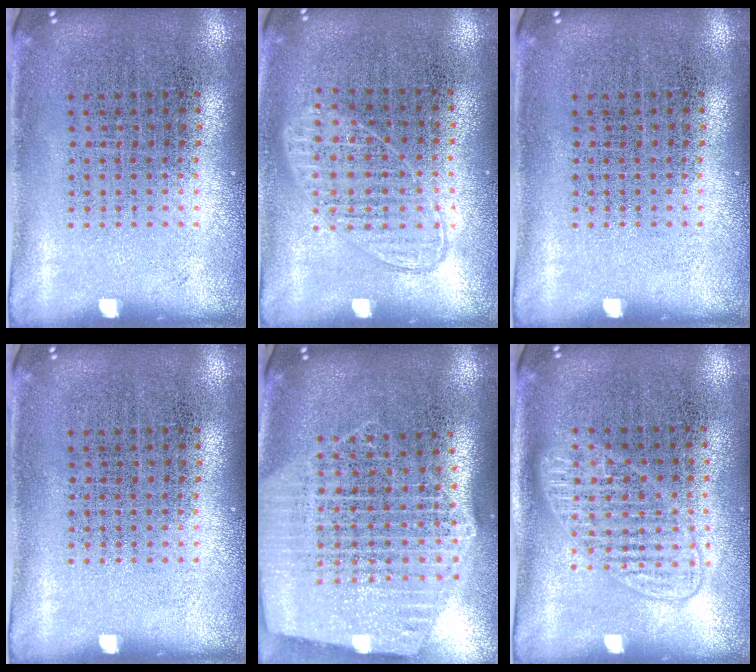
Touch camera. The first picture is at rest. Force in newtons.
{"total": 0.8, "press": 0.8, "slide": 0.2}
{"total": 0.0}
{"total": 0.0}
{"total": 2.6, "press": 2.2, "slide": 1.4}
{"total": 1.4, "press": 1.3, "slide": 0.4}